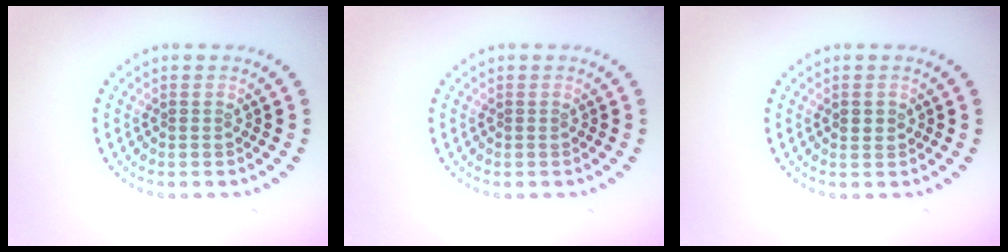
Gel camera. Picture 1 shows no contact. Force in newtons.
{"total": 0.0}
{"total": 1.7, "press": 1.7, "slide": 0.1}